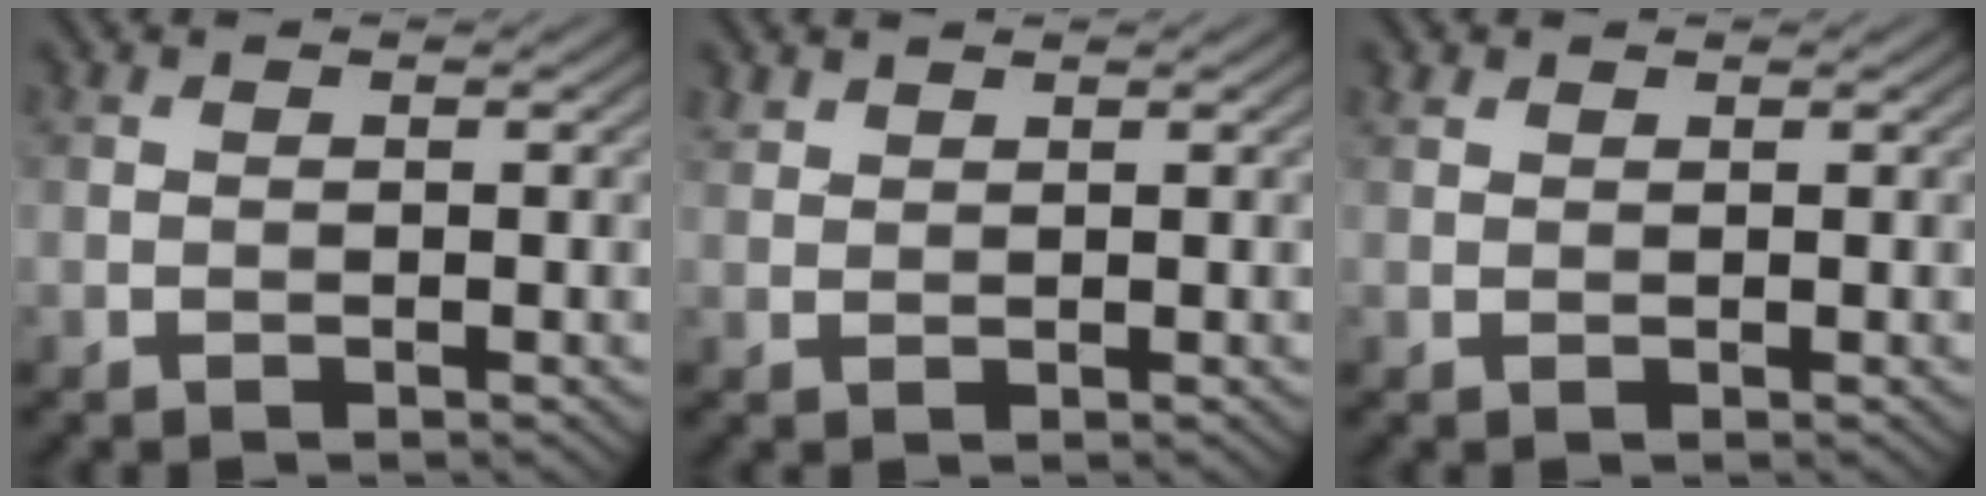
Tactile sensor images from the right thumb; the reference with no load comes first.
{"total": 1.3, "force": [1.1, 0.6, 0.3], "torque": [-0.008, 0.002, 0.027]}
{"total": 0.9, "force": [0.7, 0.5, 0.3], "torque": [-0.007, 0.003, 0.015]}